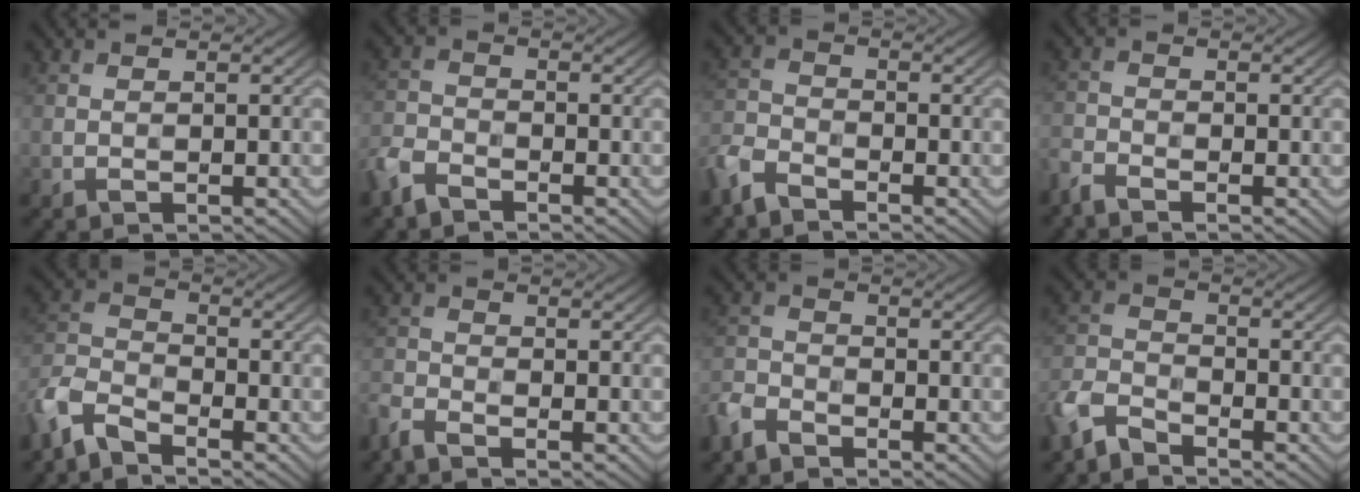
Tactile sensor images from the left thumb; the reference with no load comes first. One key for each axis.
{"total": 5.0, "fx": -3.7, "fy": 2.5, "fz": 2.4, "tx": -0.061, "ty": -0.011, "tz": -0.084}
{"total": 5.5, "fx": -4.1, "fy": 2.6, "fz": 2.6, "tx": -0.068, "ty": -0.013, "tz": -0.096}
{"total": 2.9, "fx": -2.7, "fy": 0.7, "fz": 1.0, "tx": -0.031, "ty": -0.014, "tz": -0.054}
{"total": 7.5, "fx": -5.6, "fy": 3.0, "fz": 3.9, "tx": -0.095, "ty": -0.013, "tz": -0.124}
{"total": 3.3, "fx": -3.0, "fy": 0.8, "fz": 1.3, "tx": -0.039, "ty": -0.014, "tz": -0.061}
{"total": 4.5, "fx": -3.6, "fy": 2.1, "fz": 1.7, "tx": -0.049, "ty": -0.013, "tz": -0.081}
{"total": 6.2, "fx": -4.9, "fy": 2.7, "fz": 2.8, "tx": -0.069, "ty": -0.011, "tz": -0.112}